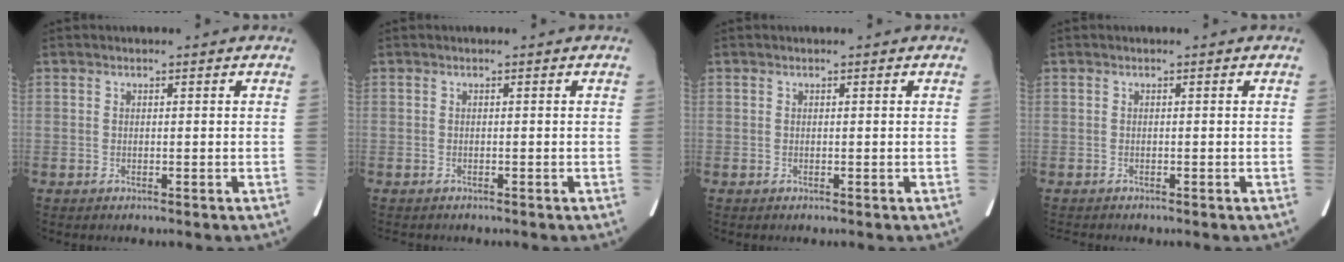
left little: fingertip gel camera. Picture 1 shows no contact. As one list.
[{"total": 1.2, "force": [-1.0, 0.4, 0.4], "torque": [-0.011, -0.002, -0.011]}, {"total": 0.0}, {"total": 0.7, "force": [-0.7, 0.0, 0.1], "torque": [-0.007, -0.004, -0.012]}]